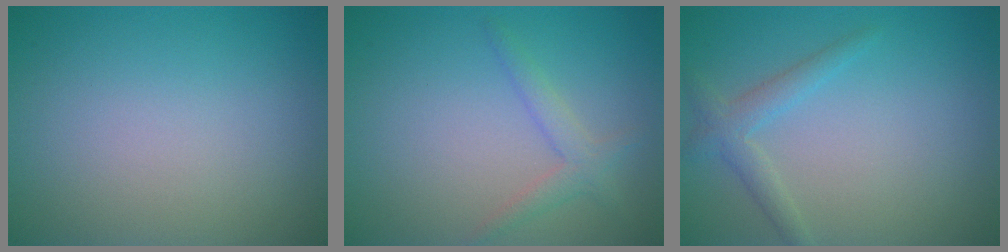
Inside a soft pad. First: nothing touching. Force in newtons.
{"total": 2.0, "press": 2.0, "slide": 0.1}
{"total": 2.0, "press": 2.0, "slide": 0.2}